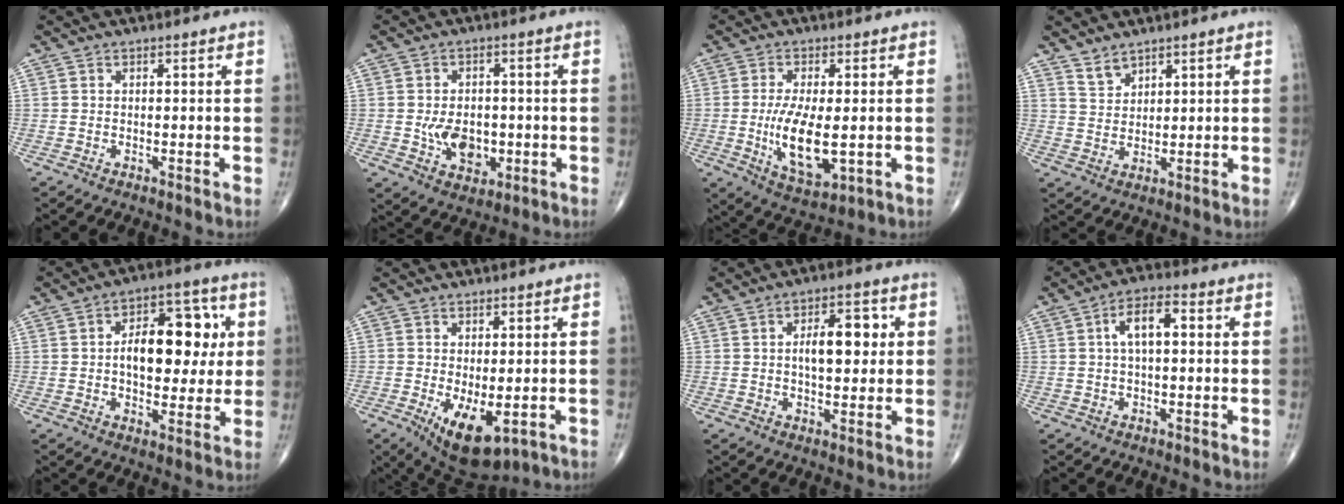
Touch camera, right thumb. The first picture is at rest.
{"total": 8.1, "force": [-1.2, 5.6, 5.8], "torque": [-0.071, -0.002, -0.010]}
{"total": 11.1, "force": [-1.3, 4.5, 10.1], "torque": [-0.186, -0.021, -0.011]}
{"total": 3.3, "force": [2.8, 1.4, 0.9], "torque": [-0.005, -0.022, 0.058]}
{"total": 15.0, "force": [1.9, 8.6, 12.1], "torque": [-0.135, 0.016, 0.026]}
{"total": 9.6, "force": [-2.9, 4.4, 8.0], "torque": [-0.119, -0.016, -0.030]}
{"total": 8.8, "force": [1.4, 4.4, 7.5], "torque": [-0.094, 0.005, 0.020]}
{"total": 6.6, "force": [1.2, 2.9, 5.8], "torque": [-0.101, 0.016, 0.015]}